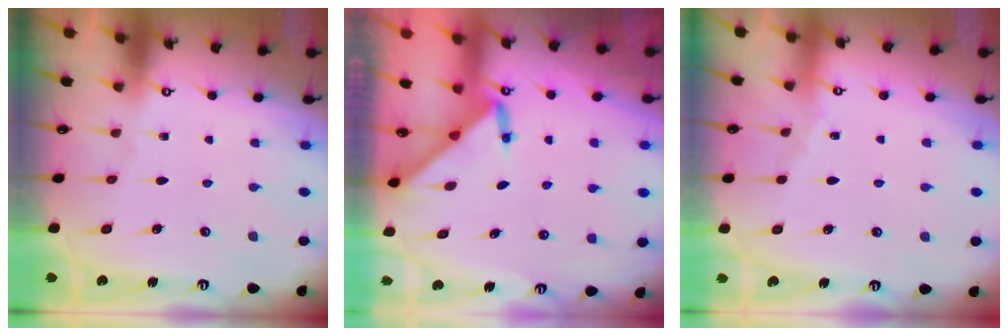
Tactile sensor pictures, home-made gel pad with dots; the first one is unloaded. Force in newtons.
{"total": 3.2, "press": 3.2, "slide": 0.2}
{"total": 1.8, "press": 1.8, "slide": 0.4}